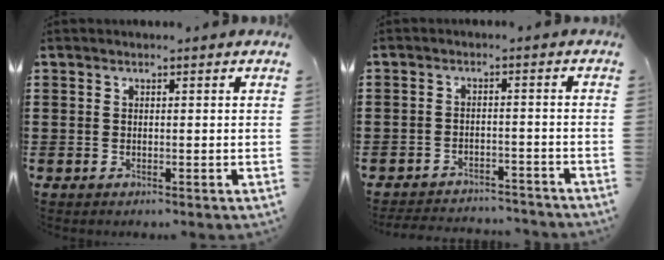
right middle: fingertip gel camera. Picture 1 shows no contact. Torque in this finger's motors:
{"motor_torque": [0.88, -0.71, 0.03, 0.08]}